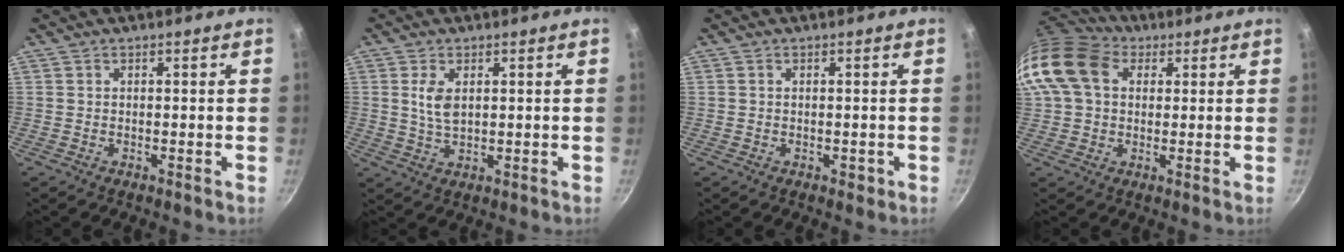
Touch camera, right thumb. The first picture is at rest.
{"total": 4.4, "force": [1.1, 2.4, 3.5], "torque": [-0.068, -0.010, 0.026]}
{"total": 1.4, "force": [-0.3, 1.1, 0.9], "torque": [-0.008, 0.002, -0.004]}
{"total": 15.2, "force": [4.0, 11.5, 9.2], "torque": [-0.179, 0.025, 0.058]}